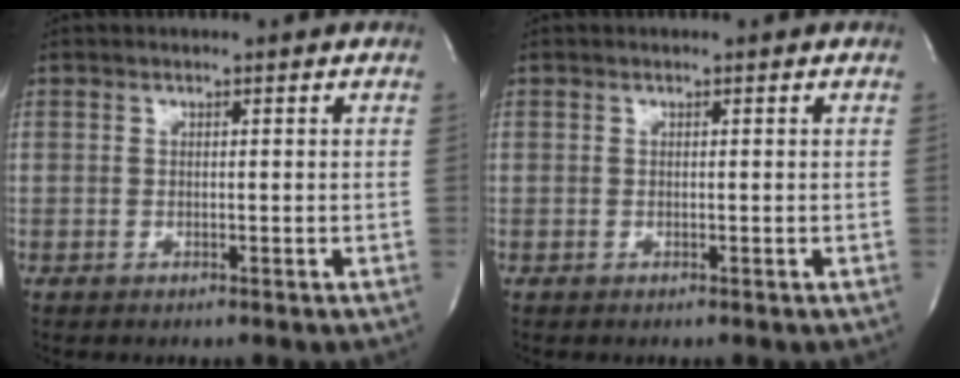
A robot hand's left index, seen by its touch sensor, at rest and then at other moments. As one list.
[{"total": 0.0}]